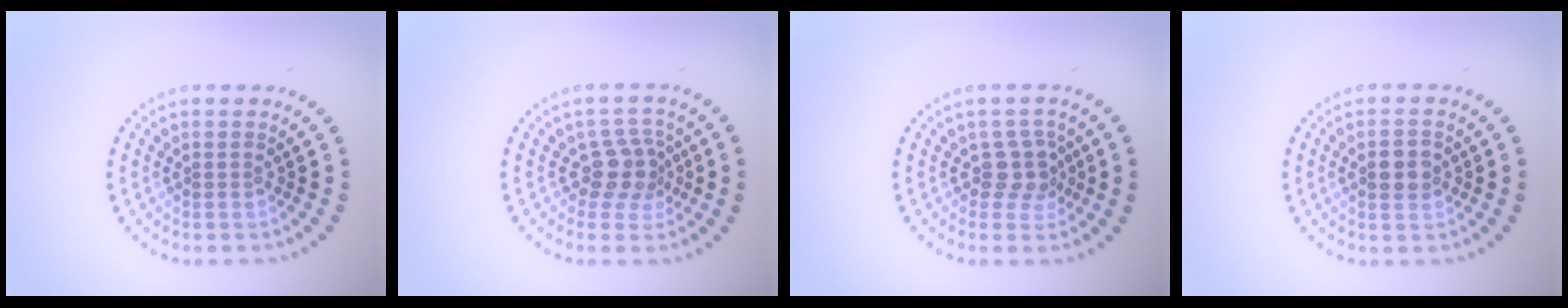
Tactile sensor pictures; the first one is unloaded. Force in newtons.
{"total": 2.9, "press": 2.2, "slide": 1.8}
{"total": 2.4, "press": 1.9, "slide": 1.5}
{"total": 2.8, "press": 2.8, "slide": 0.1}